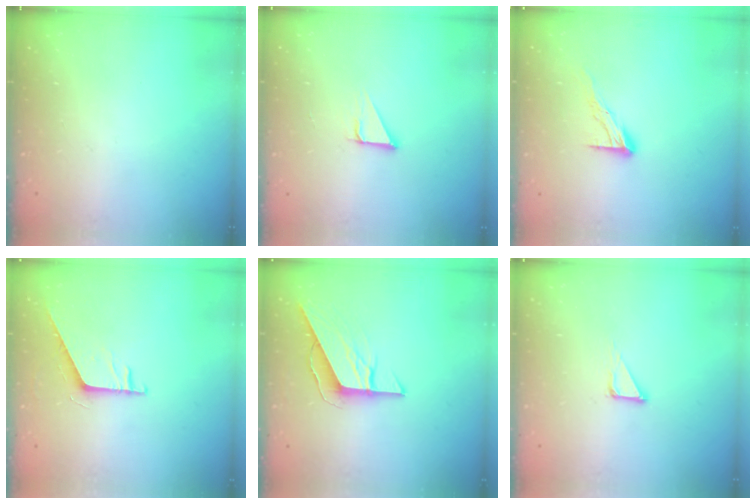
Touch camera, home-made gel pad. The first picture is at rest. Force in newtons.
{"total": 2.8, "press": 2.8, "slide": 0.2}
{"total": 8.7, "press": 8.7, "slide": 0.7}
{"total": 5.4, "press": 5.4, "slide": 0.5}
{"total": 8.0, "press": 8.0, "slide": 0.5}
{"total": 3.5, "press": 3.5, "slide": 0.2}